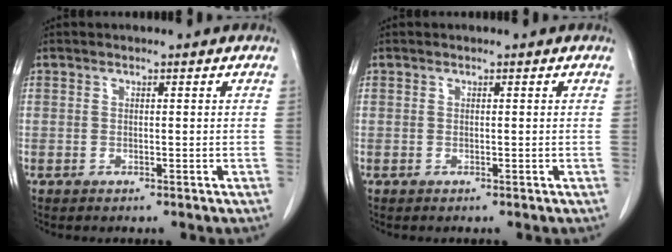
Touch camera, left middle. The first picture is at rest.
{"total": 0.0}